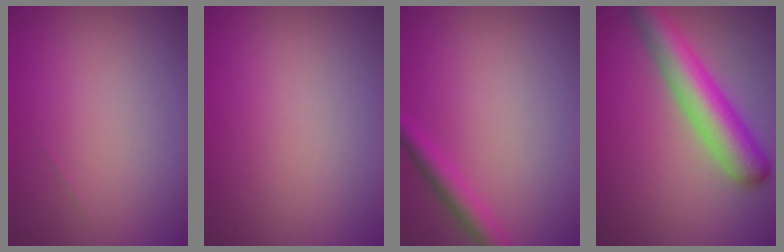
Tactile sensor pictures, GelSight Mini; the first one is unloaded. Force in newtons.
{"total": 0.0}
{"total": 2.2, "press": 2.2, "slide": 0.1}
{"total": 6.3, "press": 6.3, "slide": 0.2}